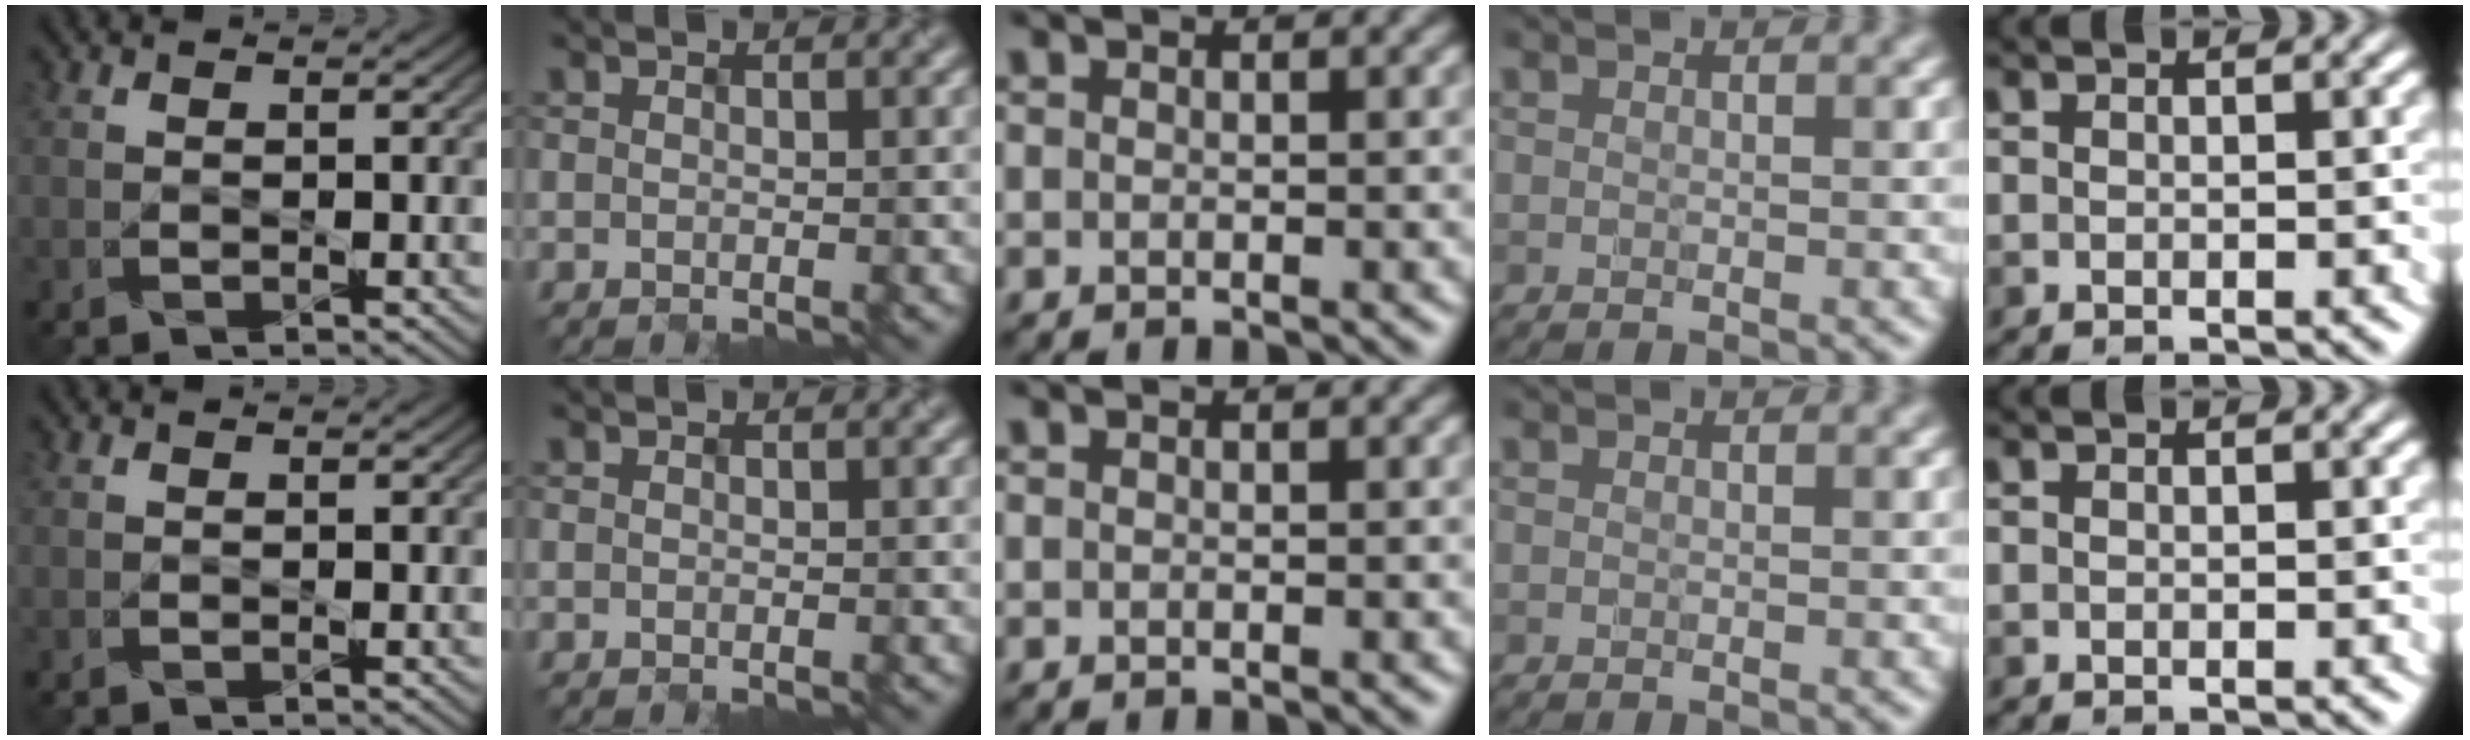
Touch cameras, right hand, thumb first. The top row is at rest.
{}